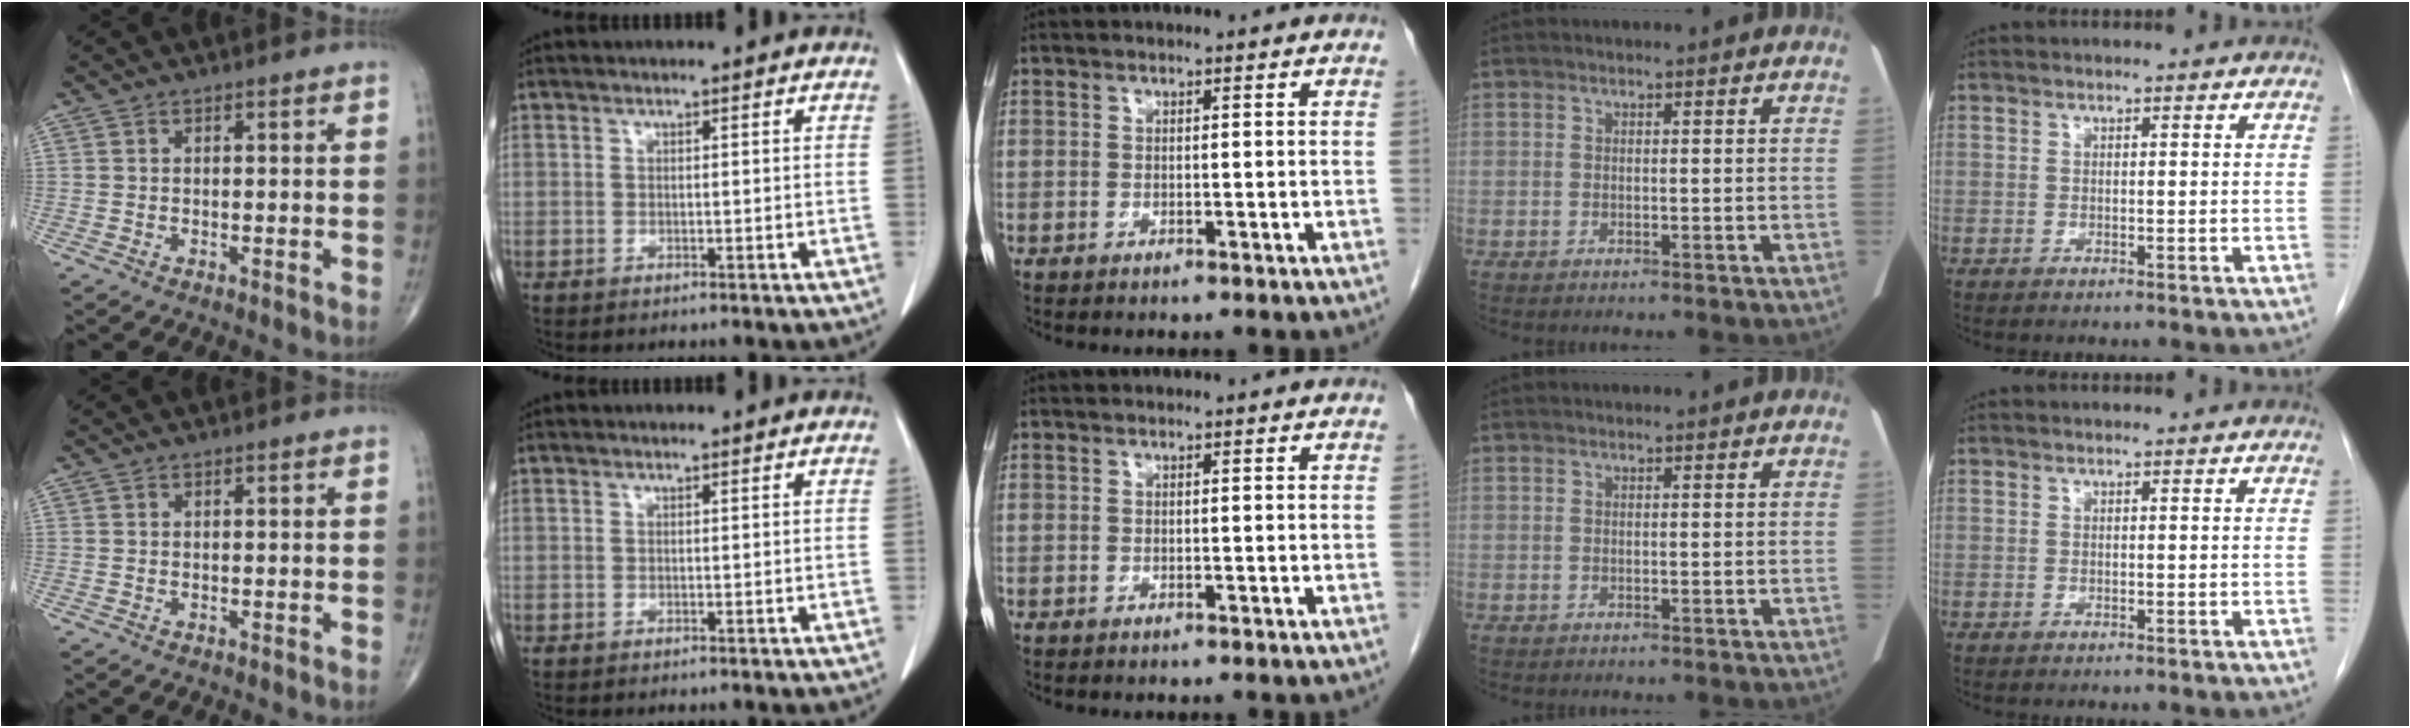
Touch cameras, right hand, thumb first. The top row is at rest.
{}